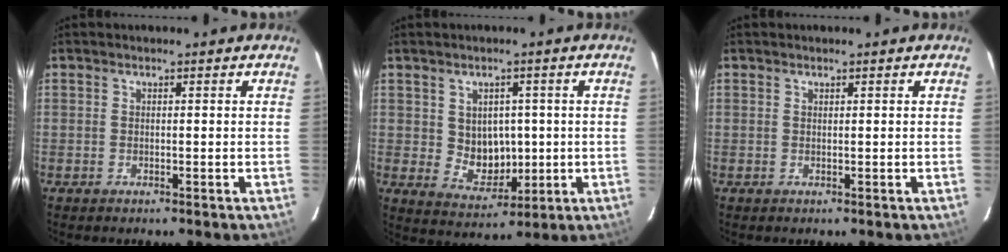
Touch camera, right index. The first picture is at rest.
{"total": 7.0, "force": [0.4, 6.0, 3.6], "torque": [-0.063, 0.000, 0.026]}
{"total": 0.0}